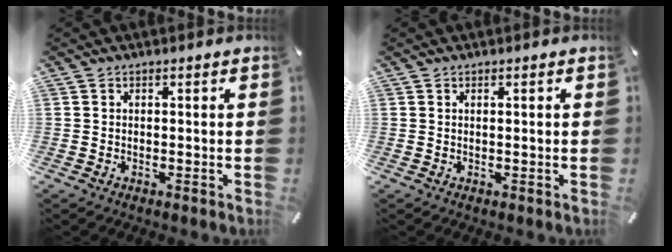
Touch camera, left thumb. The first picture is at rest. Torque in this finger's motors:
{"motor_torque": [0.10, 0.04, -0.18, -0.23, 0.00]}